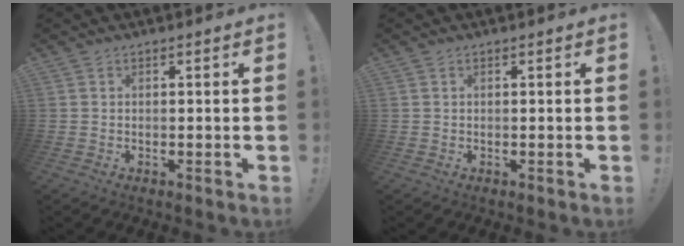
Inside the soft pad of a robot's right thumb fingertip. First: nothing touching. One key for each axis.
{"total": 0.0}